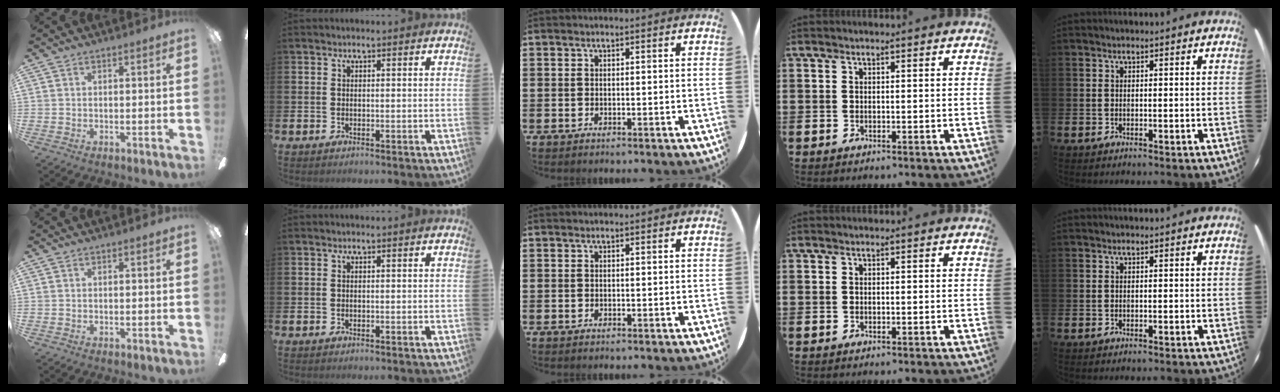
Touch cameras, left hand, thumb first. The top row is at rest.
{}